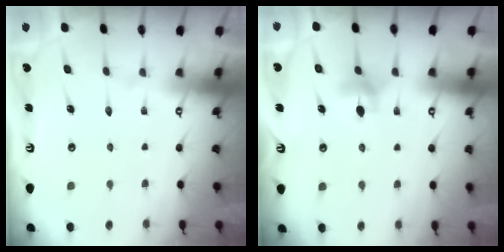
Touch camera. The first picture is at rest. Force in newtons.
{"total": 5.3, "press": 5.3, "slide": 0.7}